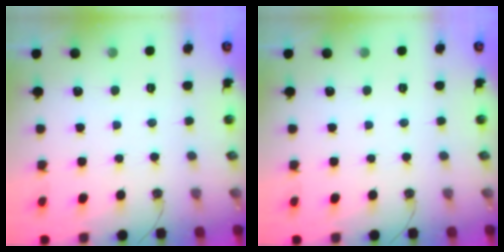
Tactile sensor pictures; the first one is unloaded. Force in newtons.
{"total": 0.0}